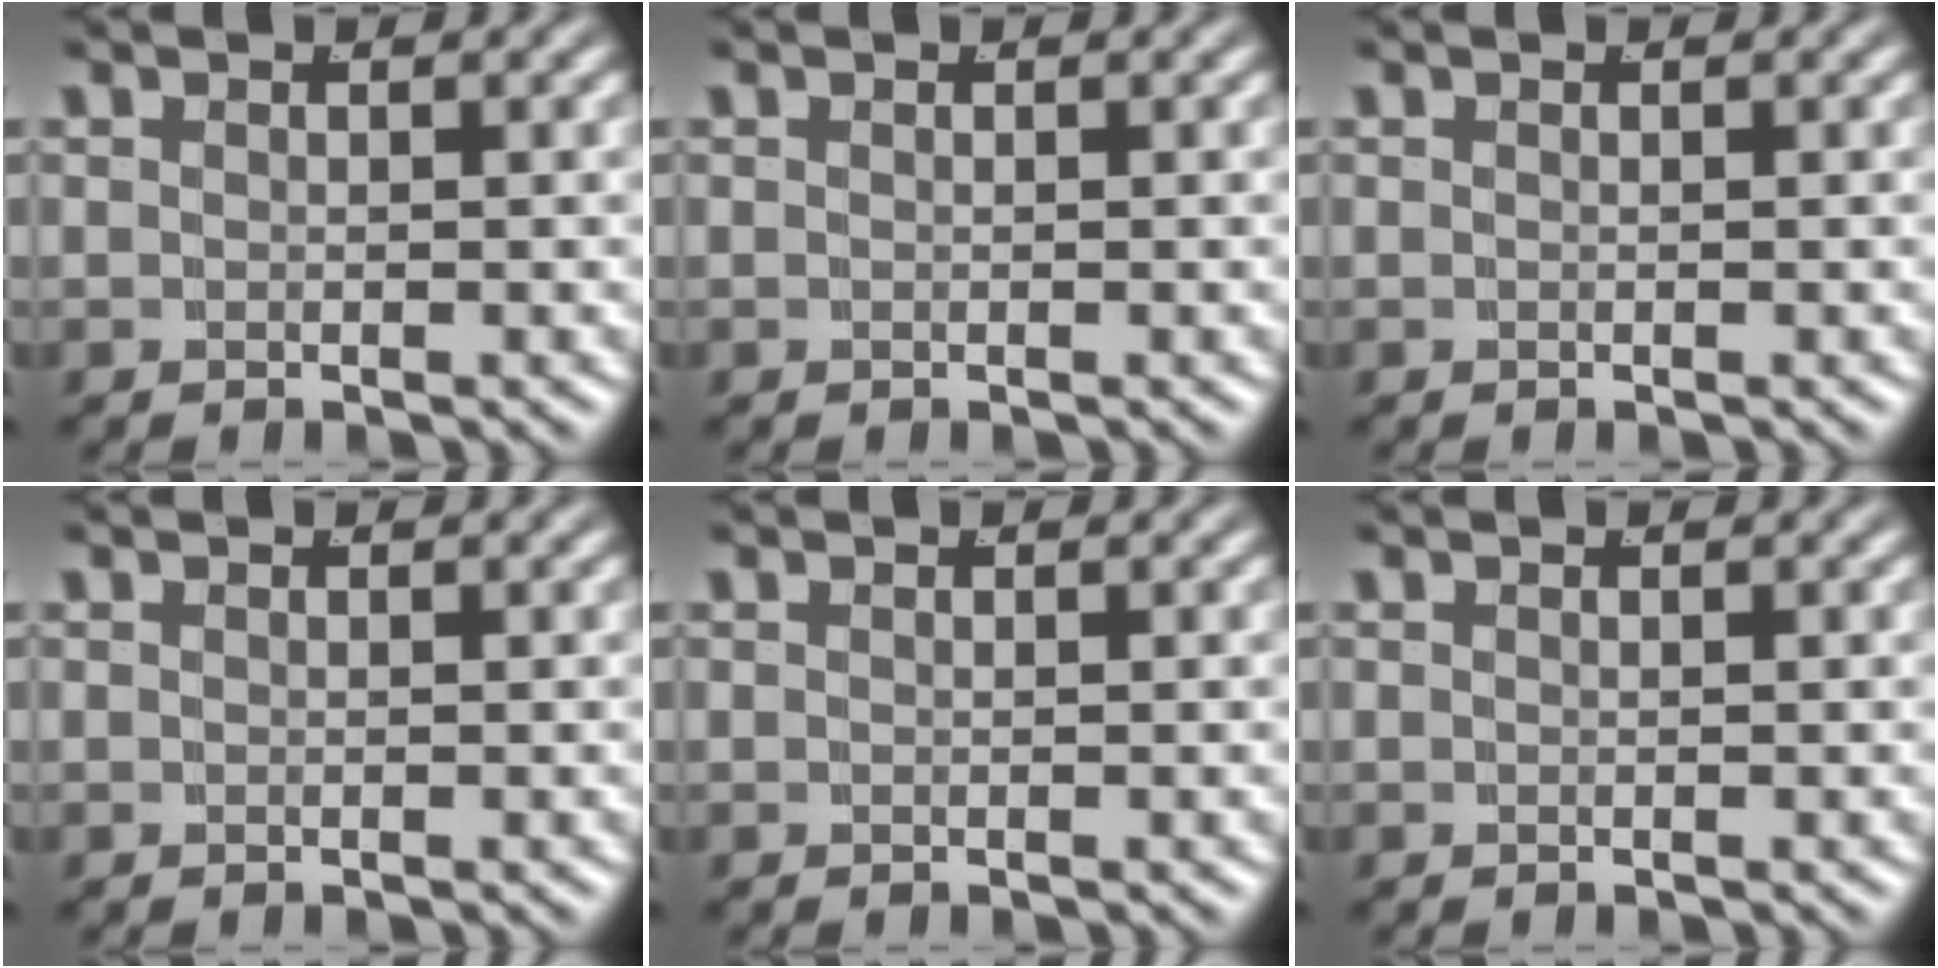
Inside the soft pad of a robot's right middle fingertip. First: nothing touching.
{"total": 0.0}
{"total": 0.0}
{"total": 0.0}
{"total": 0.0}
{"total": 0.0}